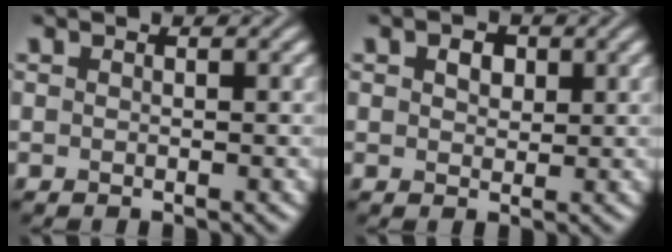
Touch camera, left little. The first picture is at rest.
{"total": 1.9, "force": [0.8, 1.3, 1.1], "torque": [-0.021, 0.002, 0.012]}